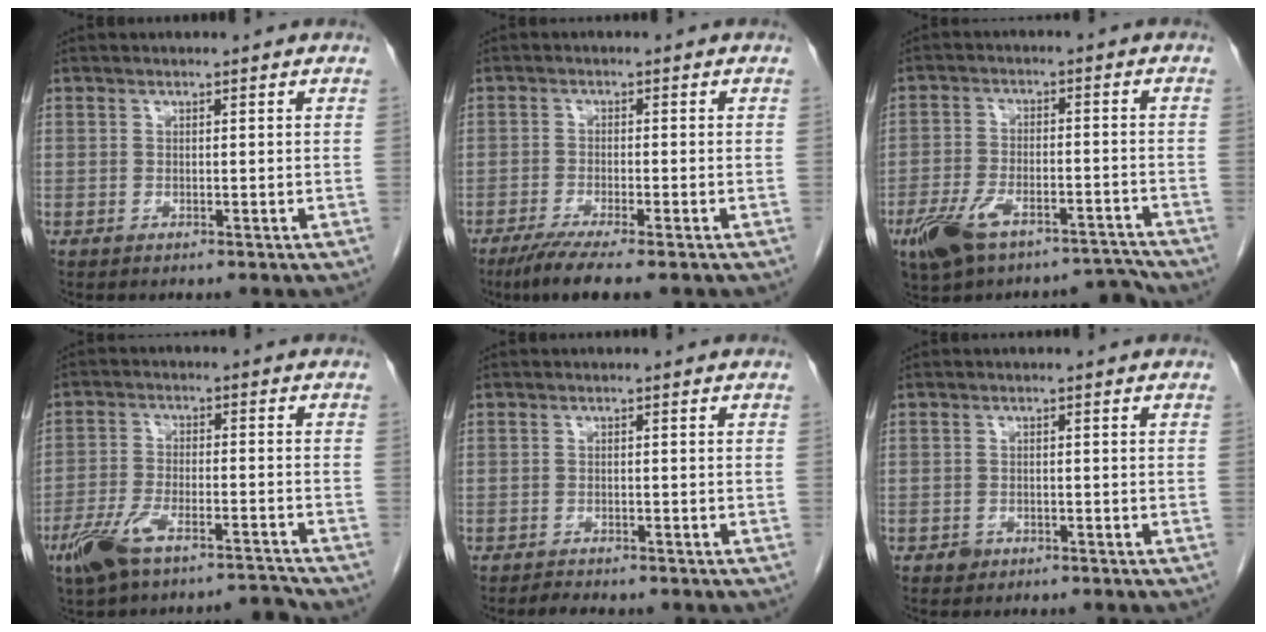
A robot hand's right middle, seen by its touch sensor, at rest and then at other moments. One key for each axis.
{"total": 6.0, "fx": -4.3, "fy": 0.1, "fz": 4.1, "tx": -0.069, "ty": -0.015, "tz": -0.073}
{"total": 10.2, "fx": -8.3, "fy": 3.3, "fz": 5.0, "tx": -0.088, "ty": 0.023, "tz": -0.139}
{"total": 8.5, "fx": -7.2, "fy": 1.4, "fz": 4.4, "tx": -0.088, "ty": 0.003, "tz": -0.130}
{"total": 1.9, "fx": -1.7, "fy": 0.5, "fz": 0.6, "tx": -0.017, "ty": -0.004, "tz": -0.022}
{"total": 1.3, "fx": -0.9, "fy": 0.9, "fz": 0.2, "tx": -0.004, "ty": 0.003, "tz": -0.014}